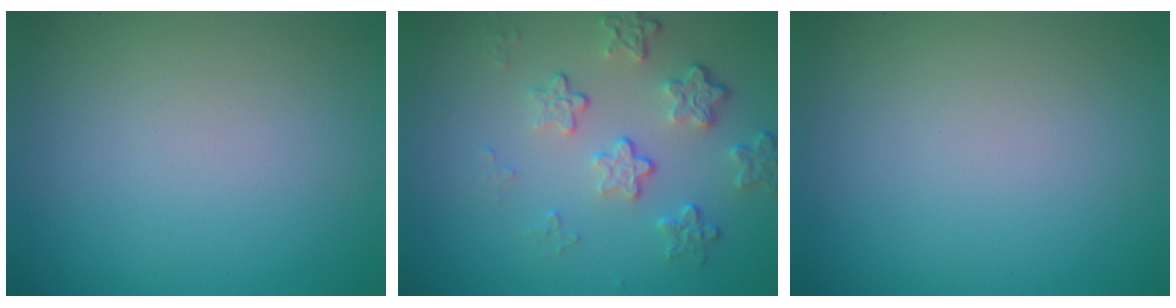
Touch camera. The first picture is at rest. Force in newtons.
{"total": 4.0, "press": 3.0, "slide": 2.8}
{"total": 0.0}